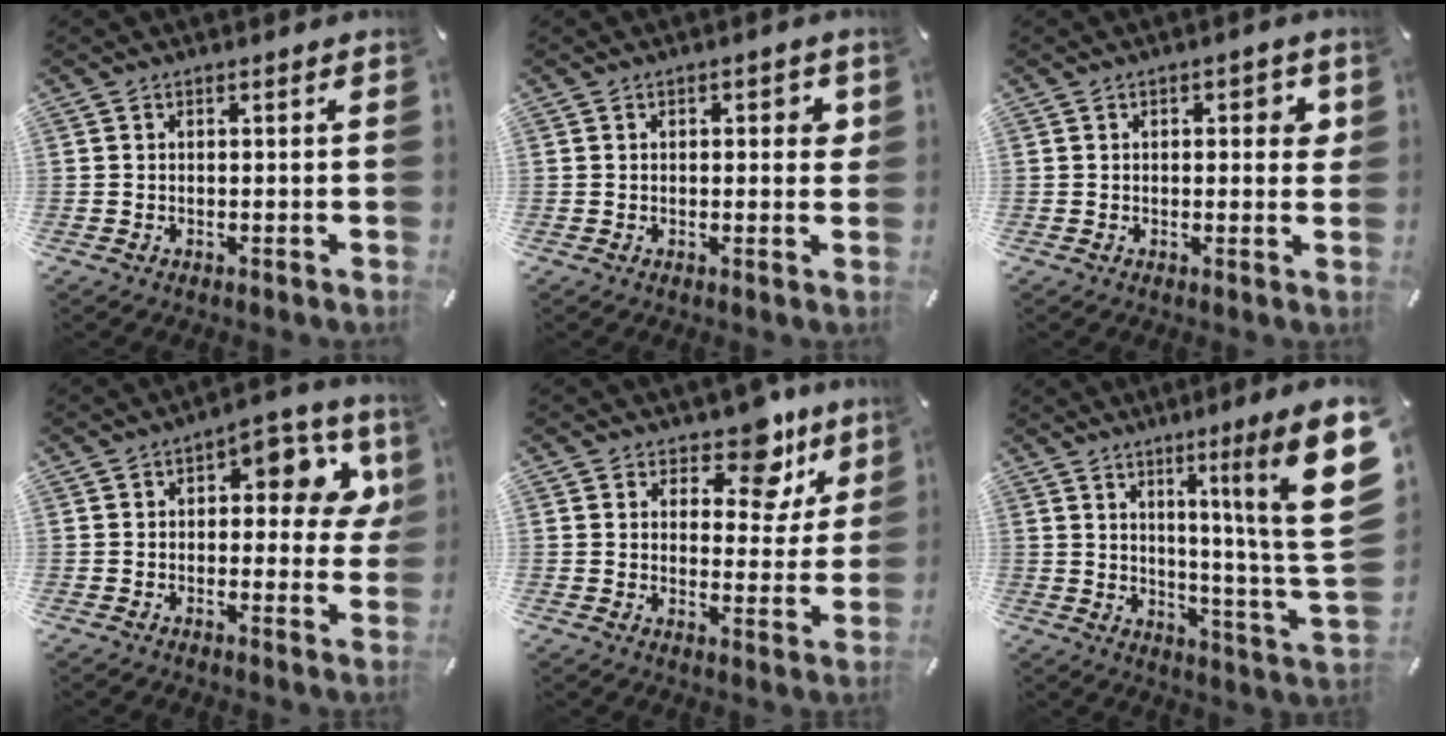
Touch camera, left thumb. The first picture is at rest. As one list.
[{"total": 3.3, "force": [0.7, 1.6, 2.9], "torque": [-0.035, -0.001, 0.005]}, {"total": 4.0, "force": [0.9, 1.8, 3.4], "torque": [-0.046, 0.000, 0.008]}, {"total": 11.4, "force": [3.5, 5.7, 9.2], "torque": [-0.107, -0.020, 0.053]}, {"total": 11.2, "force": [7.9, 5.5, 5.8], "torque": [-0.070, -0.054, 0.134]}, {"total": 18.6, "force": [8.5, 0.4, 16.5], "torque": [-0.235, -0.081, 0.115]}]